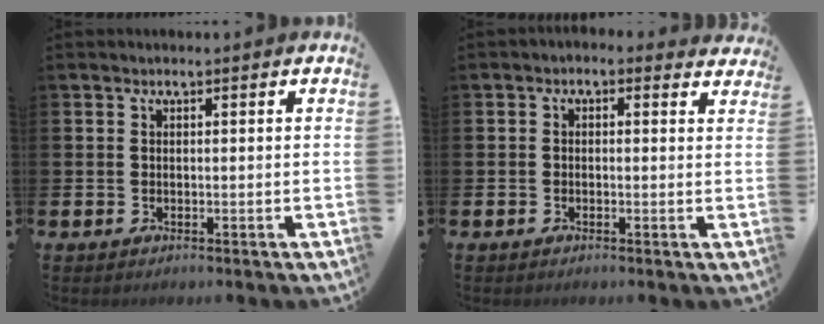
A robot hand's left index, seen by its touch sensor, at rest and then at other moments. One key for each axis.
{"total": 0.6, "fx": -0.2, "fy": 0.5, "fz": 0.3, "tx": -0.008, "ty": 0.006, "tz": -0.004}